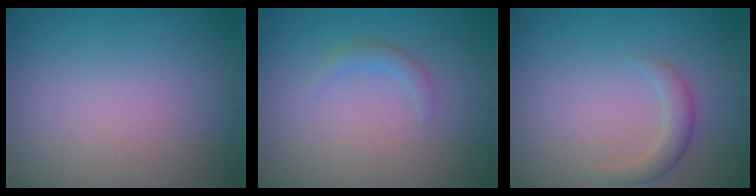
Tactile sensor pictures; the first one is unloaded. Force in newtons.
{"total": 1.2, "press": 1.2, "slide": 0.1}
{"total": 2.0, "press": 2.0, "slide": 0.1}